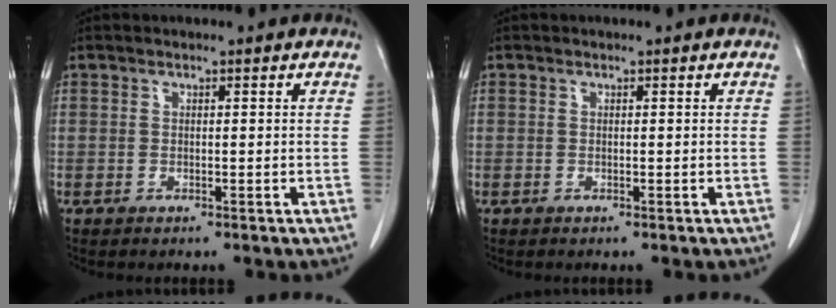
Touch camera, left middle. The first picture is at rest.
{"total": 0.0}